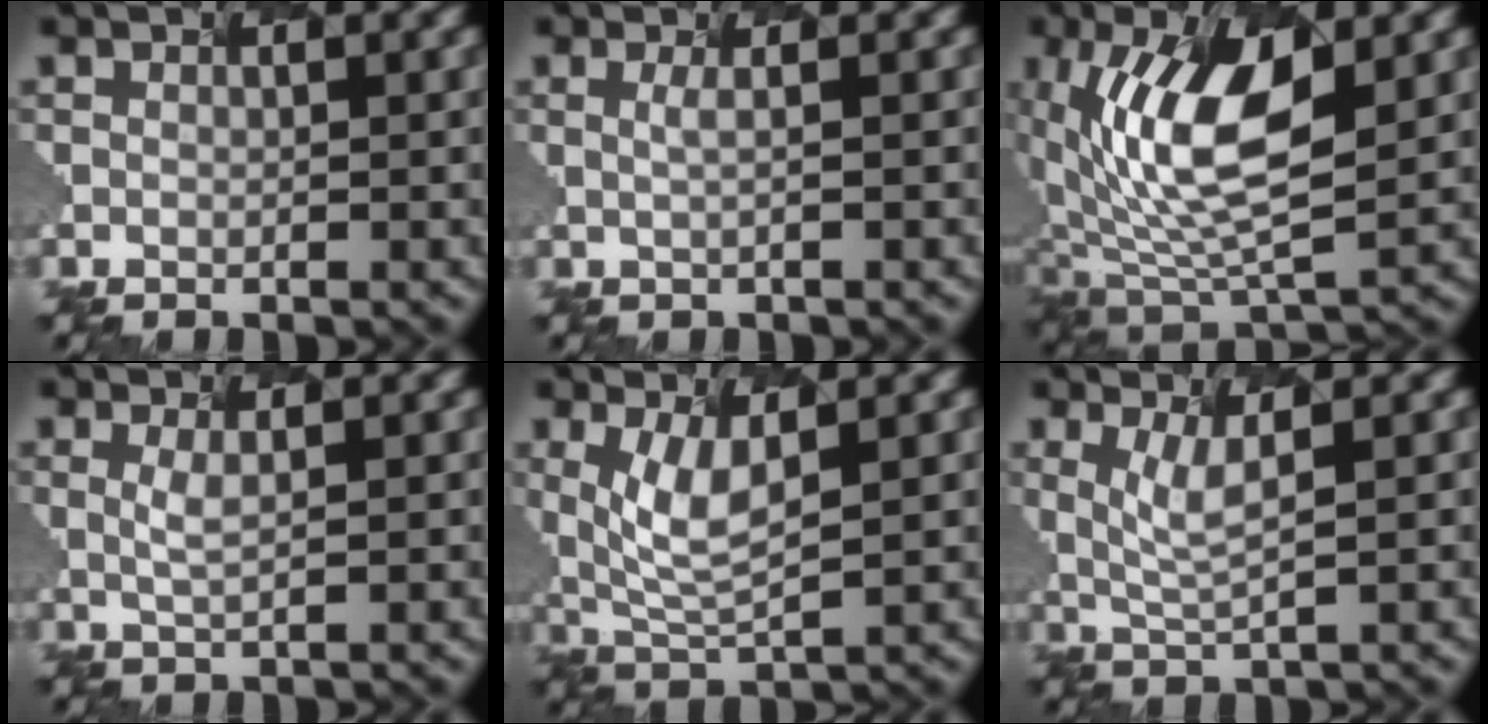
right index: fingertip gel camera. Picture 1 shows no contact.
{"total": 0.8, "force": [-0.4, 0.0, 0.7], "torque": [-0.018, -0.002, -0.003]}
{"total": 9.6, "force": [0.7, 4.0, 8.7], "torque": [-0.176, 0.000, 0.019]}
{"total": 0.9, "force": [-0.4, -0.1, 0.9], "torque": [-0.025, -0.002, 0.005]}
{"total": 3.8, "force": [0.3, 1.2, 3.6], "torque": [-0.092, -0.012, 0.023]}
{"total": 2.2, "force": [0.0, 0.1, 2.2], "torque": [-0.063, -0.006, 0.018]}